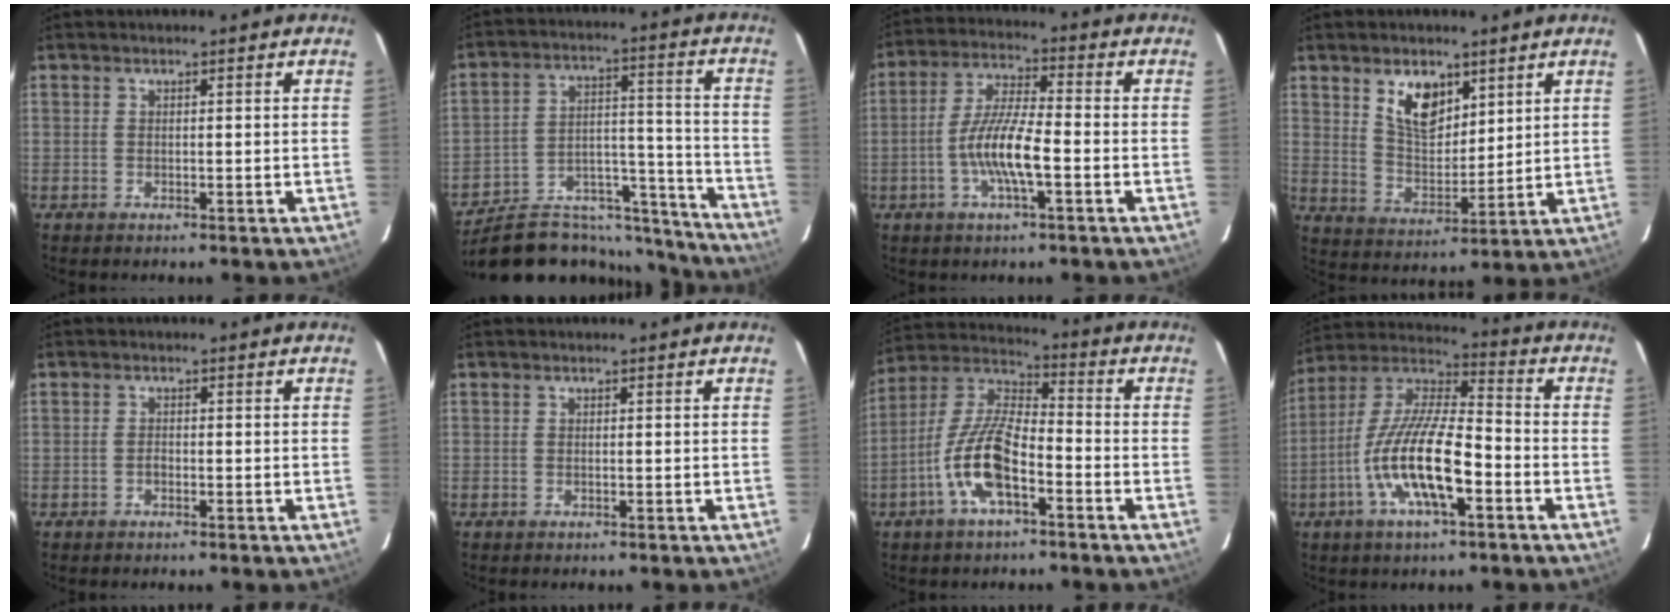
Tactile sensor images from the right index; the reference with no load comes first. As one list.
[{"total": 24.9, "force": [-22.0, 8.5, 8.0], "torque": [-0.128, 0.042, -0.302]}, {"total": 9.6, "force": [-3.1, 1.6, 9.0], "torque": [-0.181, 0.003, -0.060]}, {"total": 9.1, "force": [5.1, 5.1, 5.7], "torque": [-0.094, 0.005, 0.103]}, {"total": 1.1, "force": [-0.5, 0.8, 0.5], "torque": [-0.010, 0.003, -0.010]}, {"total": 0.0}, {"total": 12.8, "force": [-5.6, 4.5, 10.6], "torque": [-0.226, 0.003, -0.110]}, {"total": 16.5, "force": [-6.0, 4.6, 14.6], "torque": [-0.292, -0.008, -0.119]}]